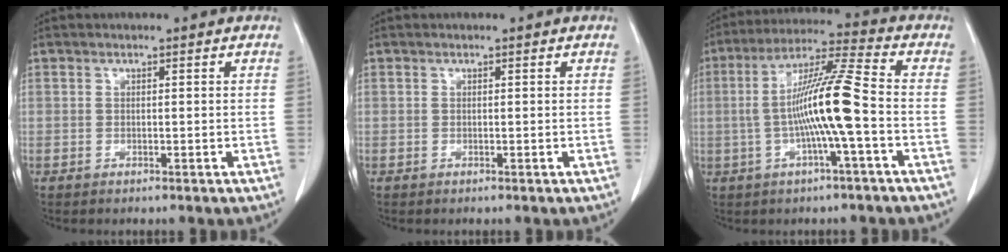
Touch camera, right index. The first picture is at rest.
{"total": 0.0}
{"total": 11.9, "force": [-1.7, -0.4, 11.7], "torque": [-0.224, 0.015, -0.038]}